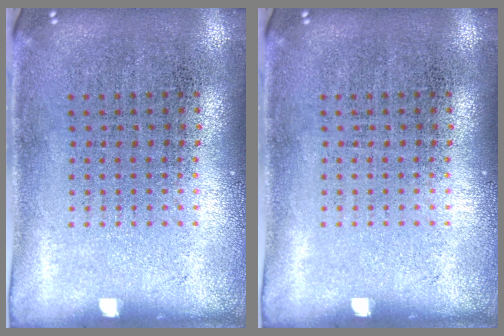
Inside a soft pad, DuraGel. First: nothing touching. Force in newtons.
{"total": 0.0}